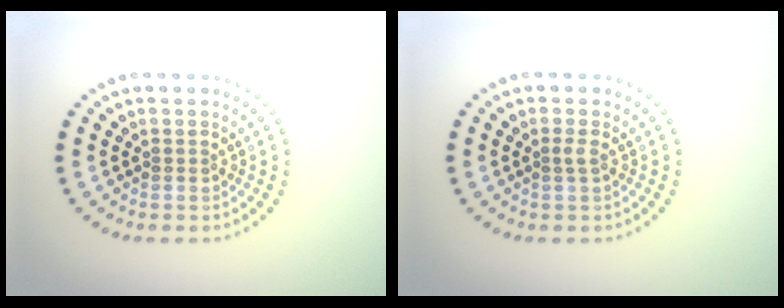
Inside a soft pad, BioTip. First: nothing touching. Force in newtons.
{"total": 0.7, "press": 0.6, "slide": 0.4}